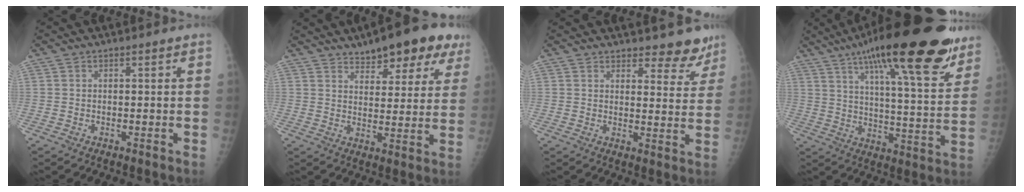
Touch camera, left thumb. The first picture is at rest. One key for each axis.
{"total": 13.3, "fx": 9.1, "fy": 5.4, "fz": 8.2, "tx": -0.067, "ty": -0.032, "tz": 0.121}
{"total": 7.5, "fx": 6.7, "fy": 2.9, "fz": 1.5, "tx": 0.019, "ty": -0.048, "tz": 0.073}
{"total": 27.9, "fx": 17.4, "fy": 6.7, "fz": 20.8, "tx": -0.291, "ty": -0.037, "tz": 0.257}